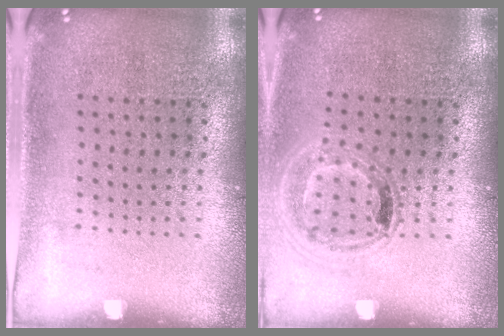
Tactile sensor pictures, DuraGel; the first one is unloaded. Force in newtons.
{"total": 1.0, "press": 1.0, "slide": 0.1}